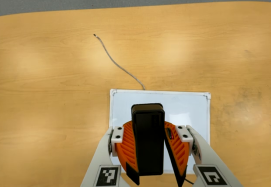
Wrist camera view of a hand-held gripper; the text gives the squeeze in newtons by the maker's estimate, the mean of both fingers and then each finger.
{"total": 8.9, "left": 9.1, "right": 8.7}